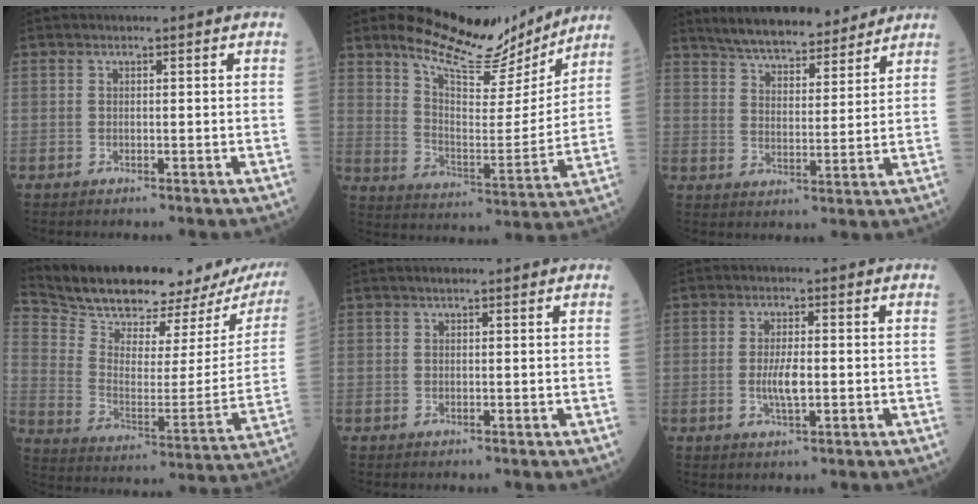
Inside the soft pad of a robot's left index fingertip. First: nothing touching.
{"total": 15.7, "force": [13.8, 3.8, 6.6], "torque": [-0.113, -0.021, 0.212]}
{"total": 14.1, "force": [12.5, 3.2, 5.6], "torque": [-0.078, 0.009, 0.189]}
{"total": 24.2, "force": [21.5, 5.1, 10.0], "torque": [-0.174, -0.049, 0.308]}
{"total": 1.3, "force": [1.0, 0.3, 0.7], "torque": [-0.016, 0.010, 0.015]}
{"total": 3.8, "force": [-0.7, 0.9, 3.6], "torque": [-0.074, -0.007, -0.013]}